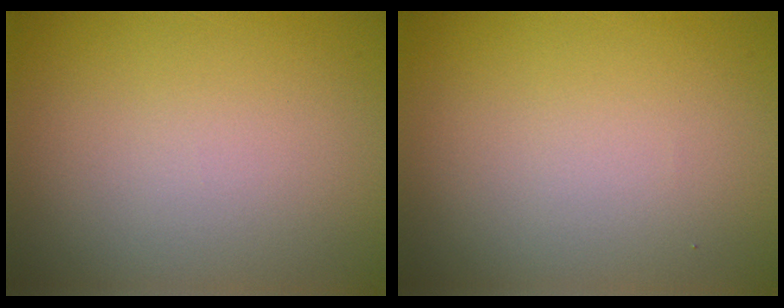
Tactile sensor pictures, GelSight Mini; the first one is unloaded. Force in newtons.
{"total": 0.0}